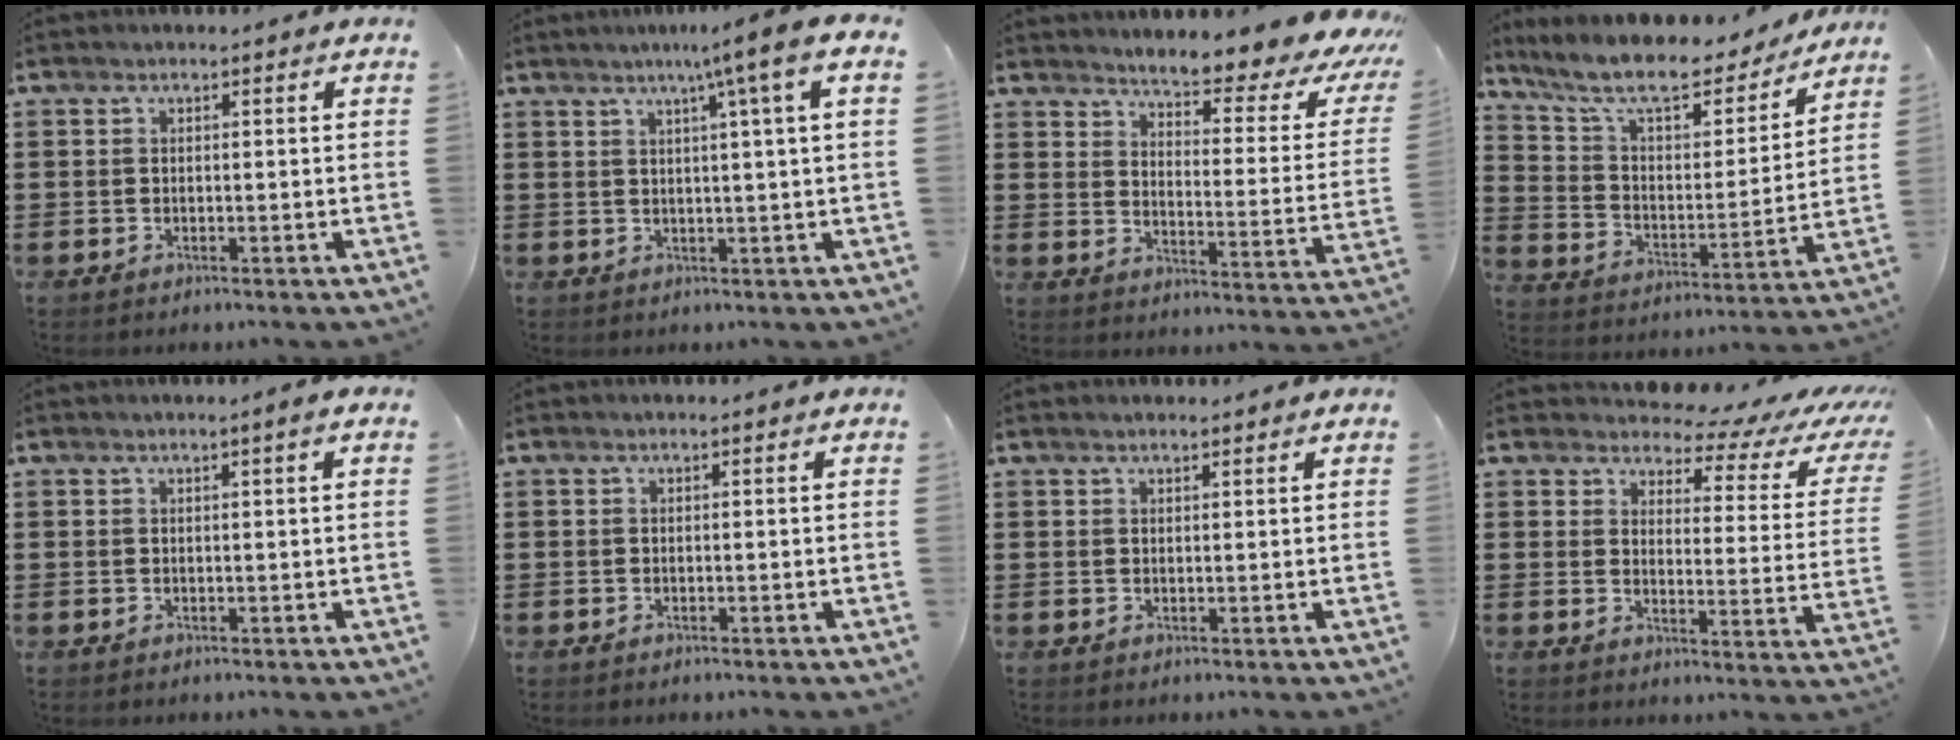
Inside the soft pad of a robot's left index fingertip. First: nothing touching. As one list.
[{"total": 6.0, "force": [2.7, -1.2, 5.2], "torque": [-0.097, -0.007, 0.038]}, {"total": 5.6, "force": [5.0, -0.1, 2.6], "torque": [-0.051, -0.048, 0.074]}, {"total": 10.2, "force": [8.8, 2.0, 4.8], "torque": [-0.130, -0.050, 0.151]}, {"total": 1.1, "force": [0.4, -0.2, 0.9], "torque": [-0.017, -0.002, 0.008]}, {"total": 0.0}, {"total": 1.0, "force": [0.9, 0.1, 0.3], "torque": [-0.007, 0.000, 0.018]}, {"total": 4.2, "force": [3.6, 1.6, 1.4], "torque": [-0.038, -0.031, 0.054]}]